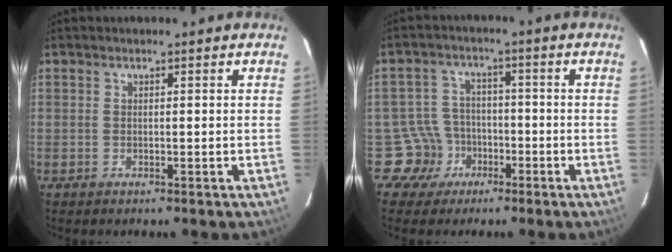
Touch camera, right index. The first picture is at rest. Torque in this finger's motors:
{"motor_torque": [-0.12, -0.04, -0.84, -0.21]}